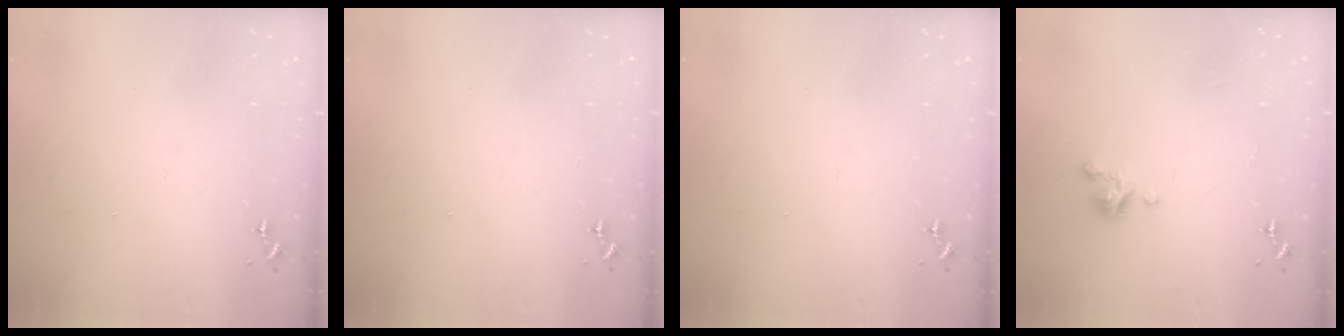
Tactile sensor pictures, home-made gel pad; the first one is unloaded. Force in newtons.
{"total": 0.0}
{"total": 0.0}
{"total": 4.8, "press": 4.8, "slide": 0.3}